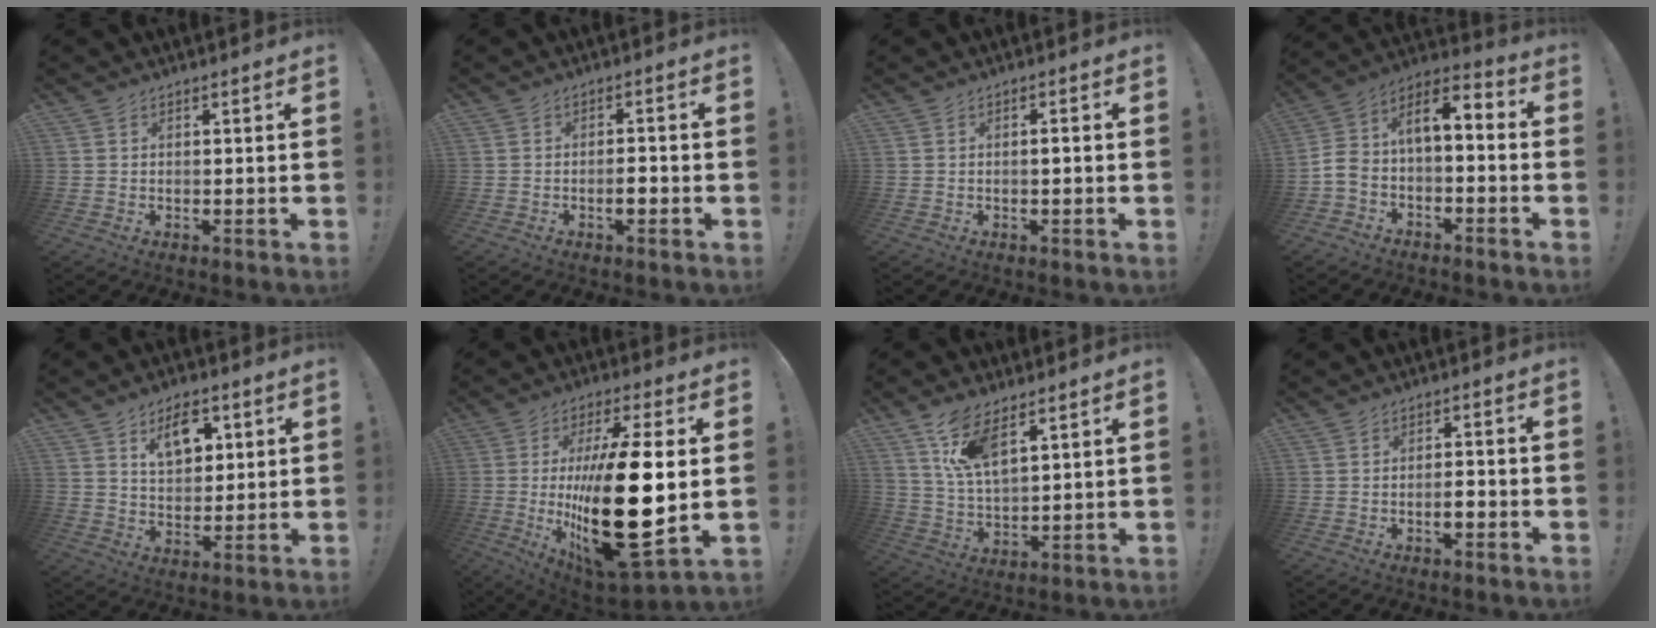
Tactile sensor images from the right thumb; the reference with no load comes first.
{"total": 3.0, "force": [-1.0, 1.2, 2.5], "torque": [-0.031, 0.006, -0.019]}
{"total": 1.2, "force": [-0.3, 0.0, 1.2], "torque": [-0.014, -0.002, -0.008]}
{"total": 6.8, "force": [-2.2, 3.9, 5.1], "torque": [-0.081, 0.006, -0.041]}
{"total": 10.2, "force": [5.3, 6.4, 5.9], "torque": [-0.071, -0.022, 0.092]}
{"total": 29.0, "force": [-0.6, 9.8, 27.3], "torque": [-0.493, -0.023, -0.009]}
{"total": 10.8, "force": [7.3, 3.9, 6.8], "torque": [-0.130, -0.029, 0.134]}
{"total": 3.1, "force": [-1.2, 1.3, 2.6], "torque": [-0.031, 0.007, -0.023]}